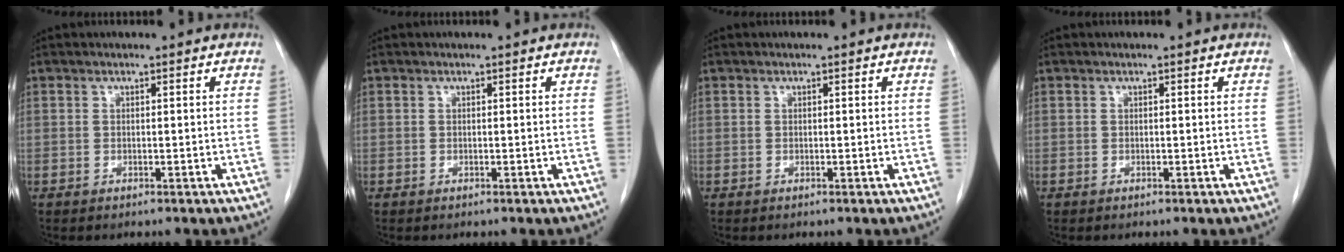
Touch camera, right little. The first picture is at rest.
{"total": 0.0}
{"total": 0.0}
{"total": 0.0}